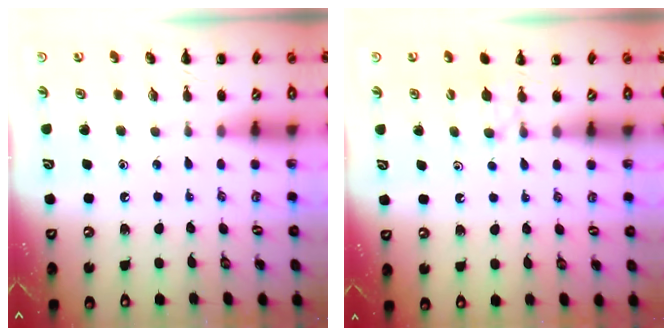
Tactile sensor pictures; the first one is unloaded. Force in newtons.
{"total": 5.0, "press": 4.8, "slide": 1.4}